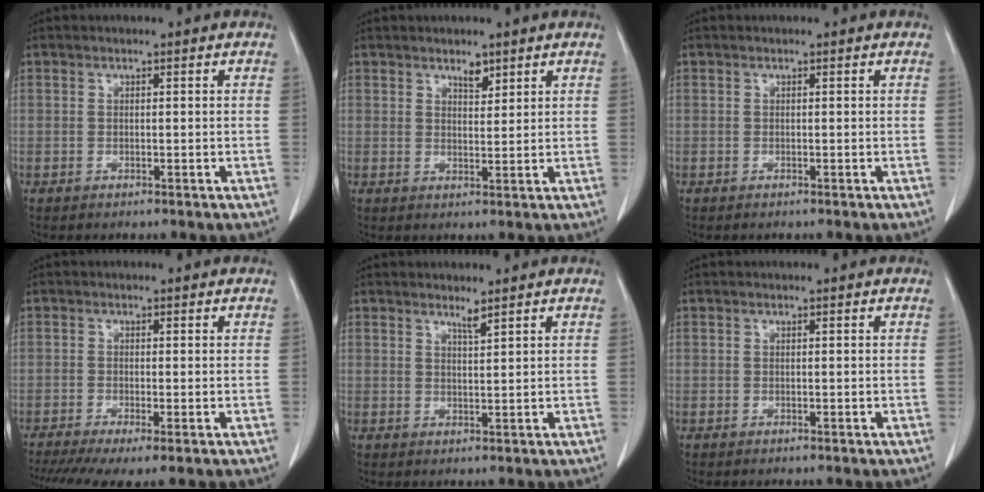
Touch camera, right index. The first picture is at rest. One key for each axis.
{"total": 2.1, "fx": 1.7, "fy": 0.8, "fz": 1.0, "tx": -0.017, "ty": -0.006, "tz": 0.029}
{"total": 0.0}
{"total": 7.2, "fx": -4.8, "fy": 1.2, "fz": 5.2, "tx": -0.086, "ty": -0.014, "tz": -0.082}
{"total": 1.4, "fx": 1.2, "fy": -0.4, "fz": 0.7, "tx": -0.015, "ty": -0.010, "tz": 0.023}
{"total": 0.0}